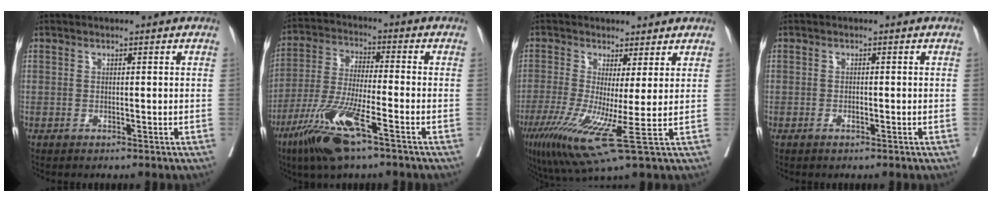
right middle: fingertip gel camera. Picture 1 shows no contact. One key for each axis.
{"total": 12.6, "fx": -7.1, "fy": 1.3, "fz": 10.3, "tx": -0.212, "ty": -0.029, "tz": -0.134}
{"total": 9.8, "fx": -2.2, "fy": -0.3, "fz": 9.5, "tx": -0.181, "ty": -0.022, "tz": -0.035}
{"total": 0.7, "fx": -0.4, "fy": 0.2, "fz": 0.5, "tx": -0.011, "ty": 0.001, "tz": -0.007}